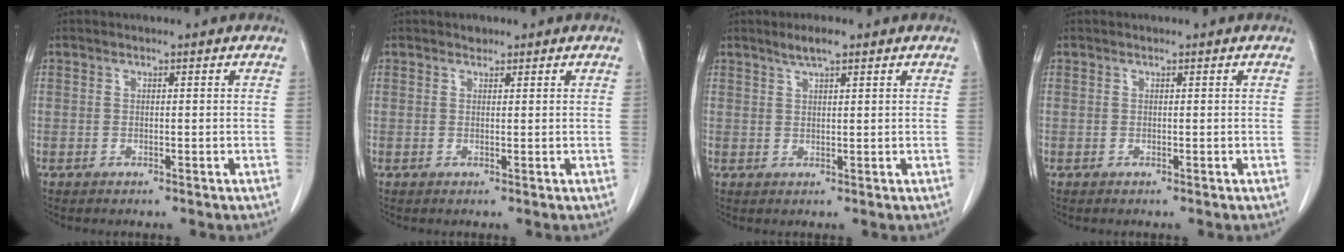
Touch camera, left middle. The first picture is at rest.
{"total": 0.8, "force": [0.7, 0.5, 0.0], "torque": [-0.004, -0.002, 0.008]}
{"total": 2.8, "force": [2.1, 0.3, 1.9], "torque": [-0.042, 0.004, 0.038]}
{"total": 0.0}